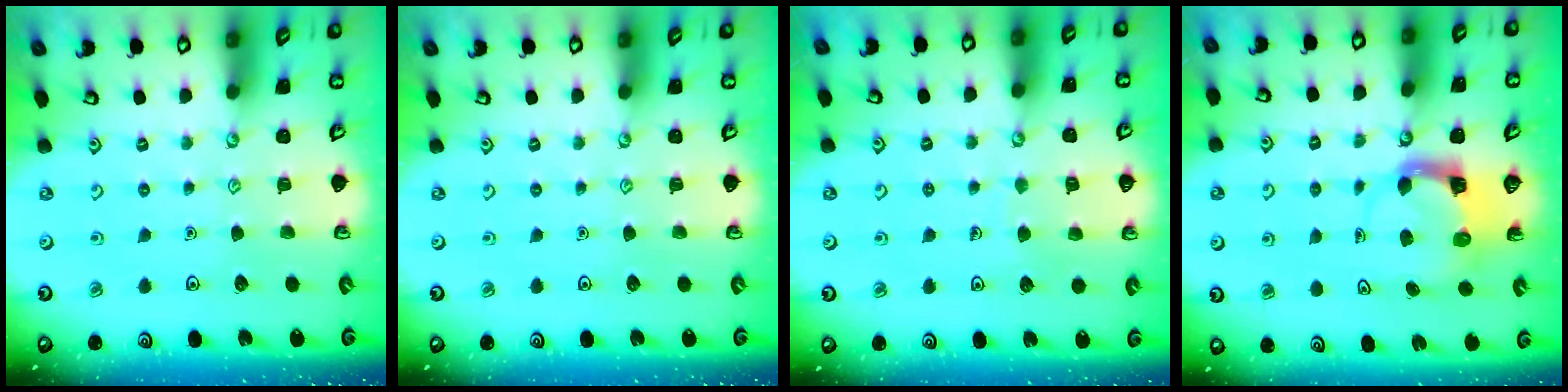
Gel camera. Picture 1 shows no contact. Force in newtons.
{"total": 0.0}
{"total": 5.4, "press": 5.4, "slide": 0.4}
{"total": 3.6, "press": 3.5, "slide": 0.4}